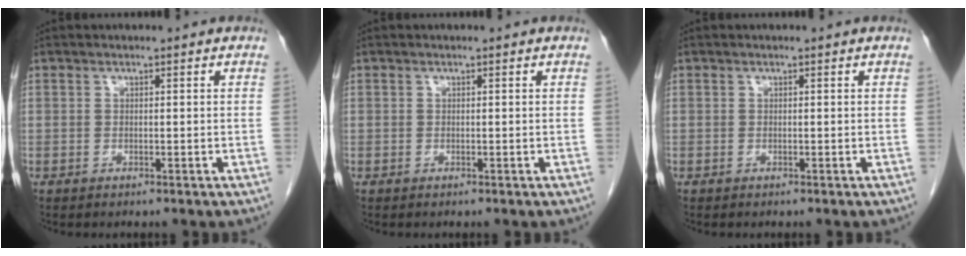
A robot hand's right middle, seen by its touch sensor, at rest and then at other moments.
{"total": 0.0}
{"total": 0.0}